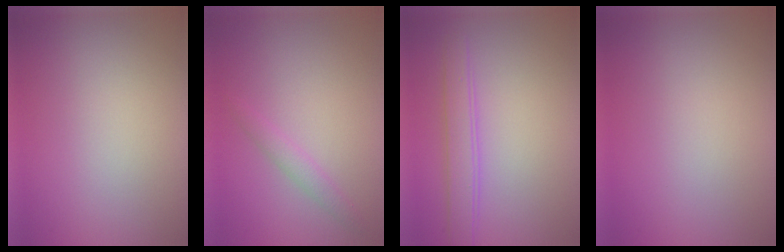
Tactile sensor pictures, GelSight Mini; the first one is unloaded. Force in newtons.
{"total": 1.3, "press": 1.3, "slide": 0.0}
{"total": 2.7, "press": 2.7, "slide": 0.1}
{"total": 0.0}